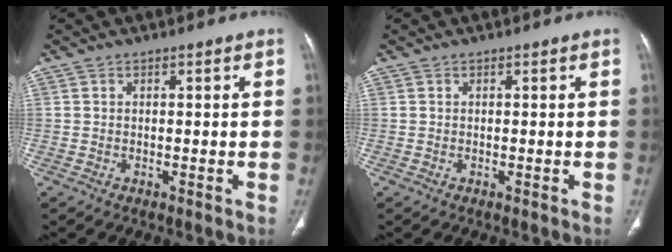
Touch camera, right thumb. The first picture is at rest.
{"total": 0.0}